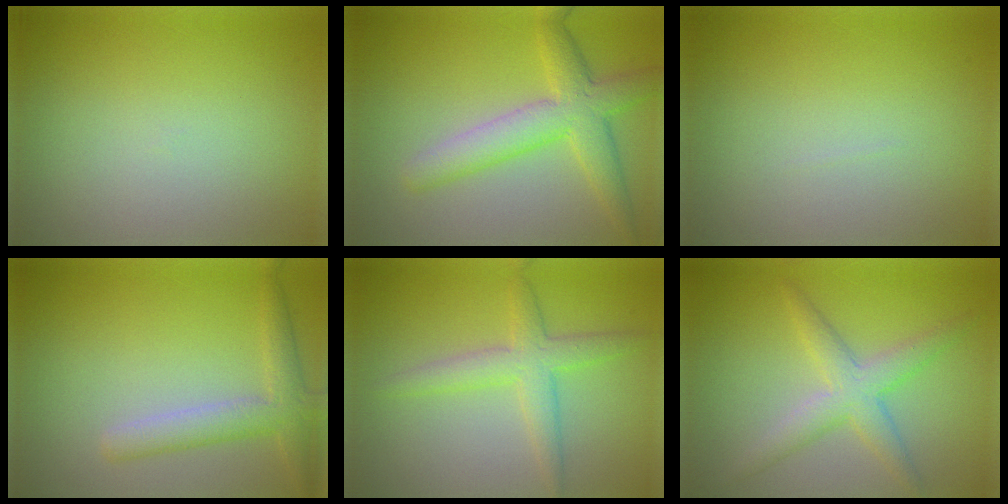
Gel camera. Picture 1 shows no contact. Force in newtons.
{"total": 5.1, "press": 5.1, "slide": 0.1}
{"total": 0.0}
{"total": 3.3, "press": 3.3, "slide": 0.1}
{"total": 3.2, "press": 3.2, "slide": 0.1}
{"total": 3.6, "press": 3.6, "slide": 0.1}